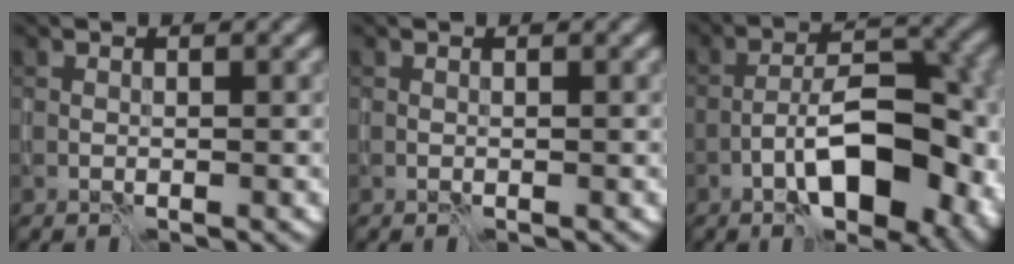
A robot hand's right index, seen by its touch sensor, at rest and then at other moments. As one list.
[{"total": 0.0}, {"total": 10.2, "force": [-4.2, 3.9, 8.5], "torque": [-0.121, 0.014, -0.071]}]